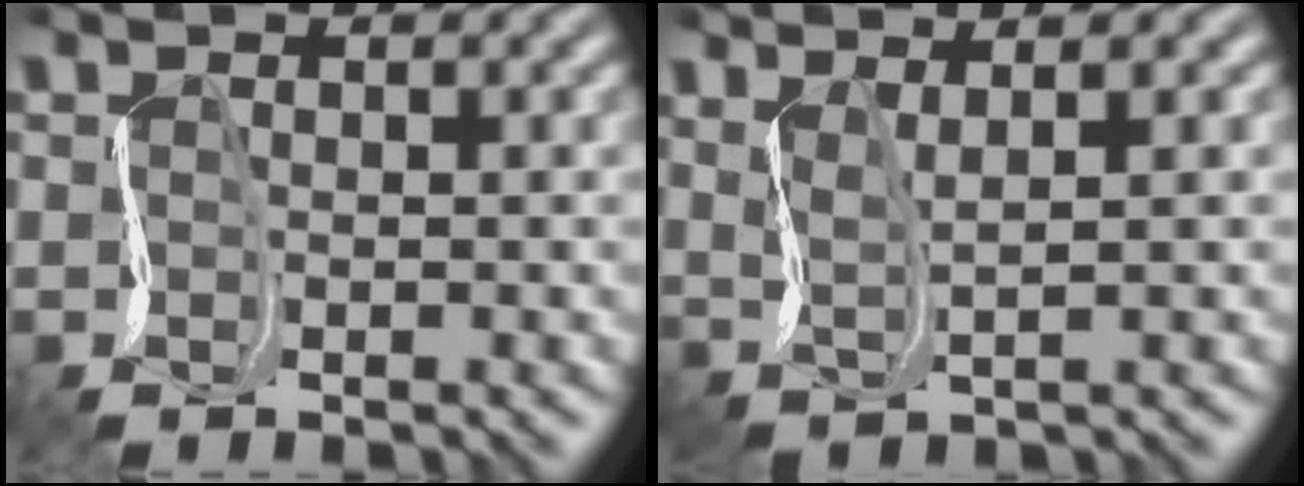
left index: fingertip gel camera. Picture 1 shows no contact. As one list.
[{"total": 2.1, "force": [1.4, 0.2, 1.5], "torque": [-0.033, 0.002, 0.023]}]